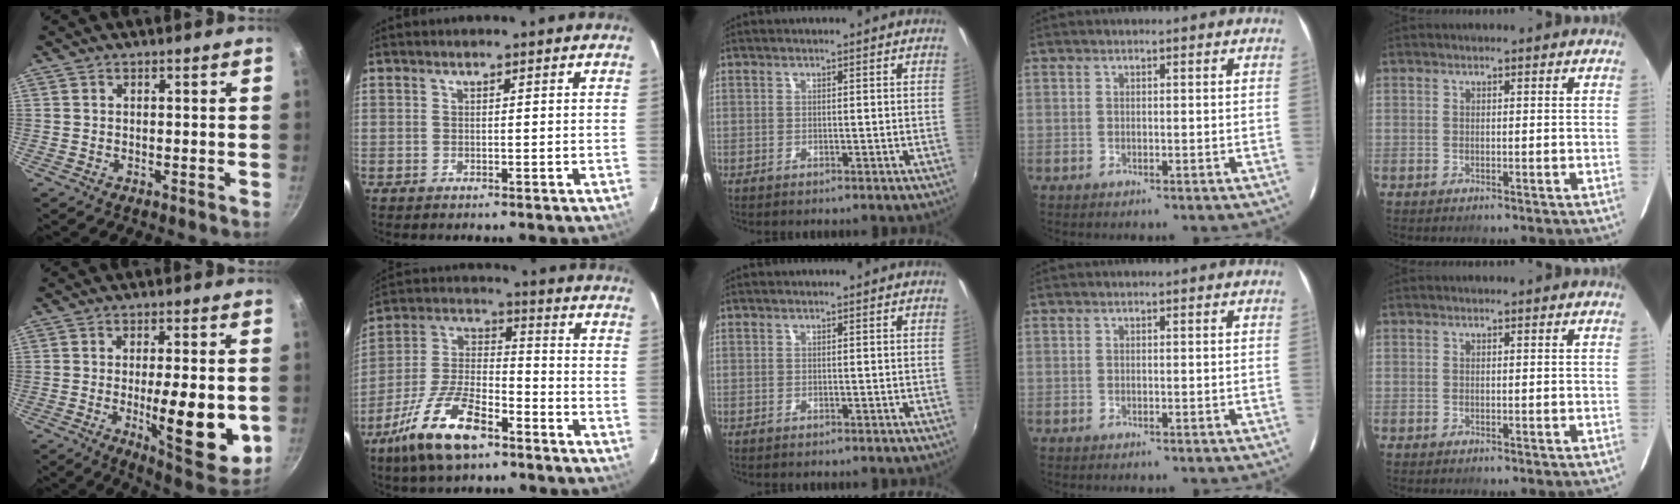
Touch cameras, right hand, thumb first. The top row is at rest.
{"thumb": {"total": 15.3, "force": [-2.3, 4.4, 14.5], "torque": [-0.179, -0.015, -0.026]}, "index": {"total": 16.0, "force": [-10.1, 6.1, 10.9], "torque": [-0.232, -0.004, -0.188]}}